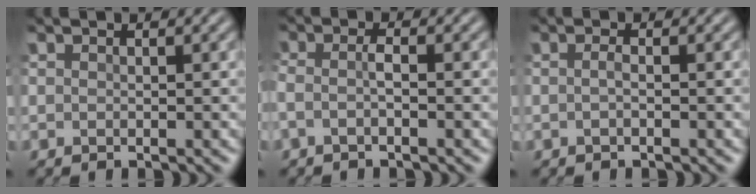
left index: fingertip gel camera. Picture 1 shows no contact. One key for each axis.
{"total": 1.6, "fx": -0.8, "fy": 0.3, "fz": 1.3, "tx": -0.030, "ty": 0.001, "tz": -0.021}
{"total": 0.8, "fx": -0.4, "fy": 0.2, "fz": 0.6, "tx": -0.018, "ty": 0.001, "tz": -0.010}